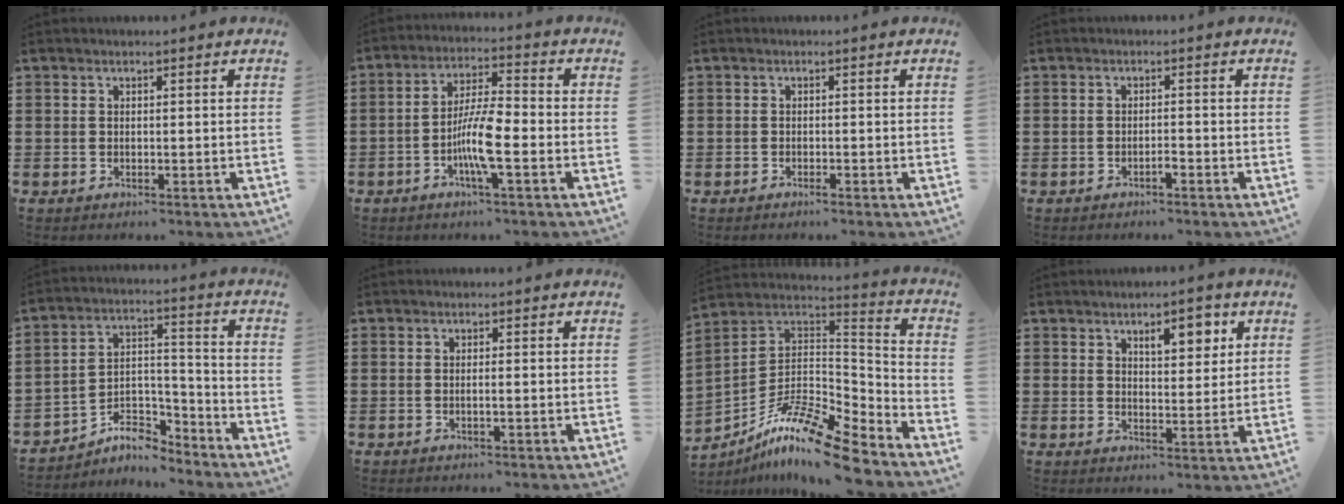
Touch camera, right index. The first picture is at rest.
{"total": 7.8, "force": [-2.5, 1.5, 7.3], "torque": [-0.149, -0.005, -0.051]}
{"total": 0.7, "force": [-0.5, 0.1, 0.4], "torque": [-0.009, -0.003, -0.010]}
{"total": 1.3, "force": [-0.9, 0.2, 0.9], "torque": [-0.019, -0.003, -0.017]}
{"total": 6.8, "force": [-6.0, 2.2, 2.3], "torque": [-0.041, 0.011, -0.115]}
{"total": 0.7, "force": [-0.3, -0.1, 0.7], "torque": [-0.013, -0.003, -0.005]}
{"total": 14.1, "force": [-10.7, 2.3, 8.8], "torque": [-0.169, 0.017, -0.205]}
{"total": 5.4, "force": [2.8, 2.1, 4.1], "torque": [-0.055, -0.004, 0.040]}